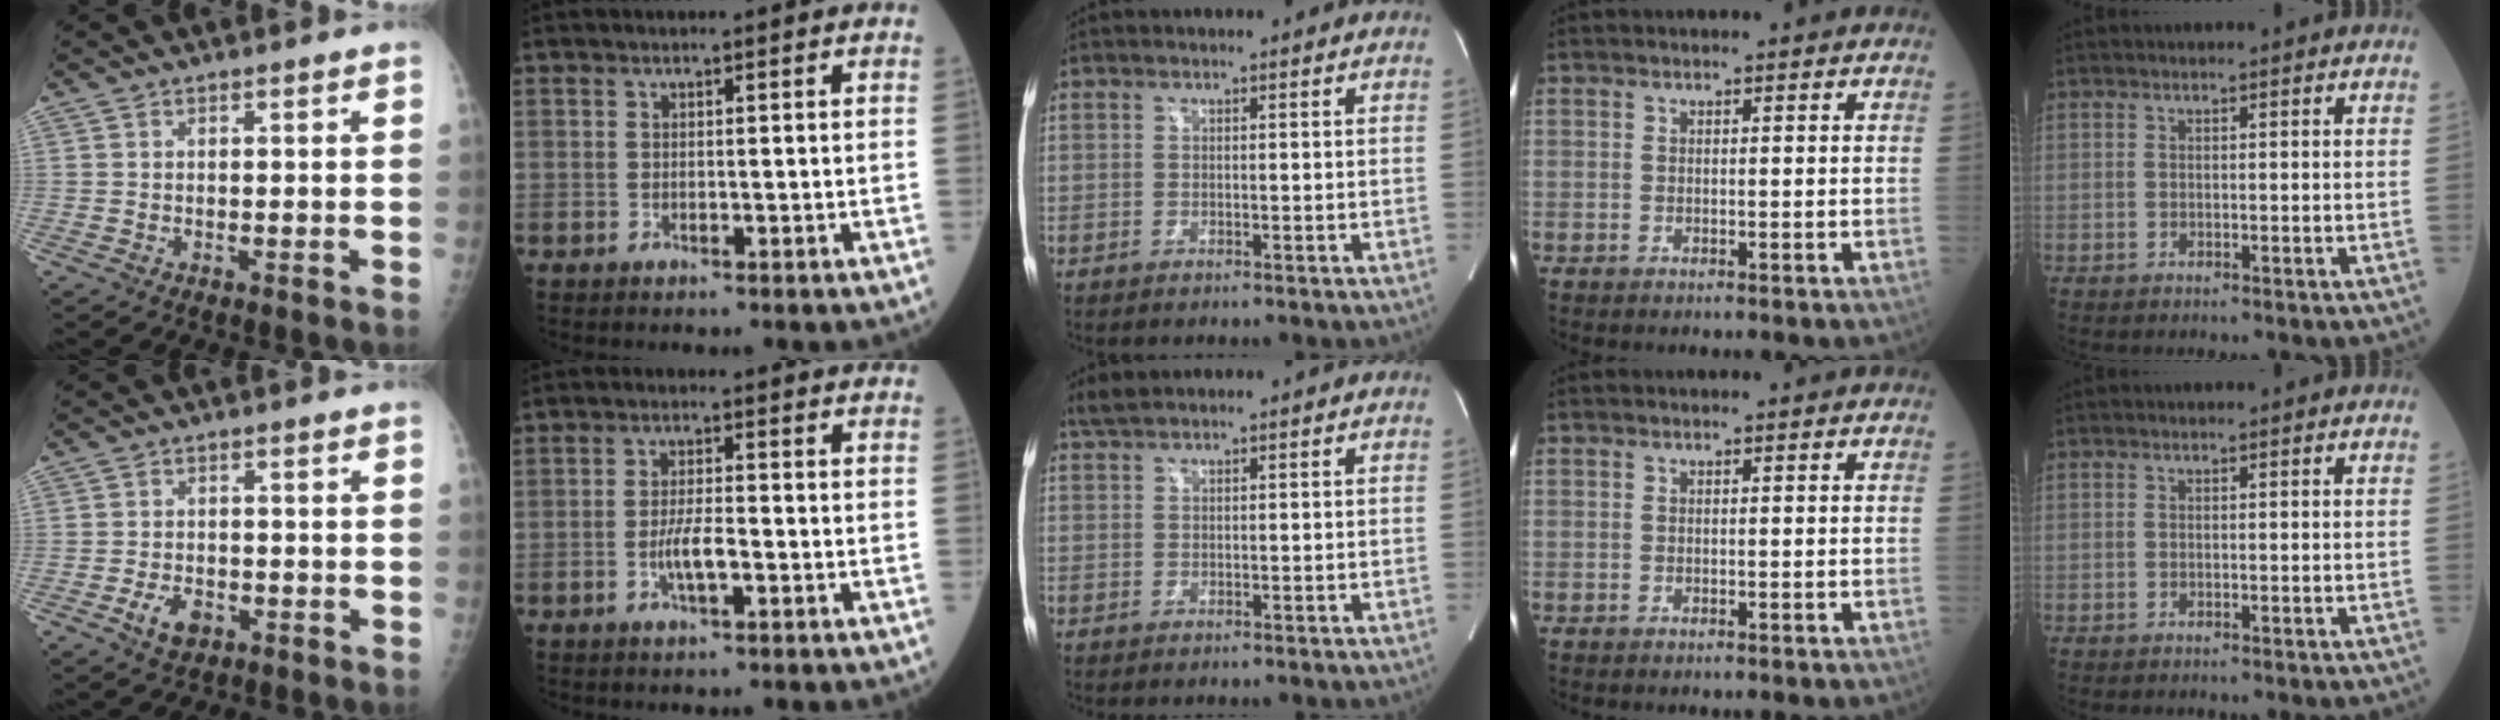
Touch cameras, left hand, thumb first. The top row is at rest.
{"thumb": {"total": 4.3, "force": [-1.9, 2.7, 2.7], "torque": [-0.042, 0.007, -0.030]}, "index": {"total": 4.0, "force": [-1.9, 0.8, 3.4], "torque": [-0.068, -0.005, -0.036]}, "middle": {"total": 1.8, "force": [1.7, 0.0, 0.7], "torque": [-0.021, 0.014, 0.037]}}